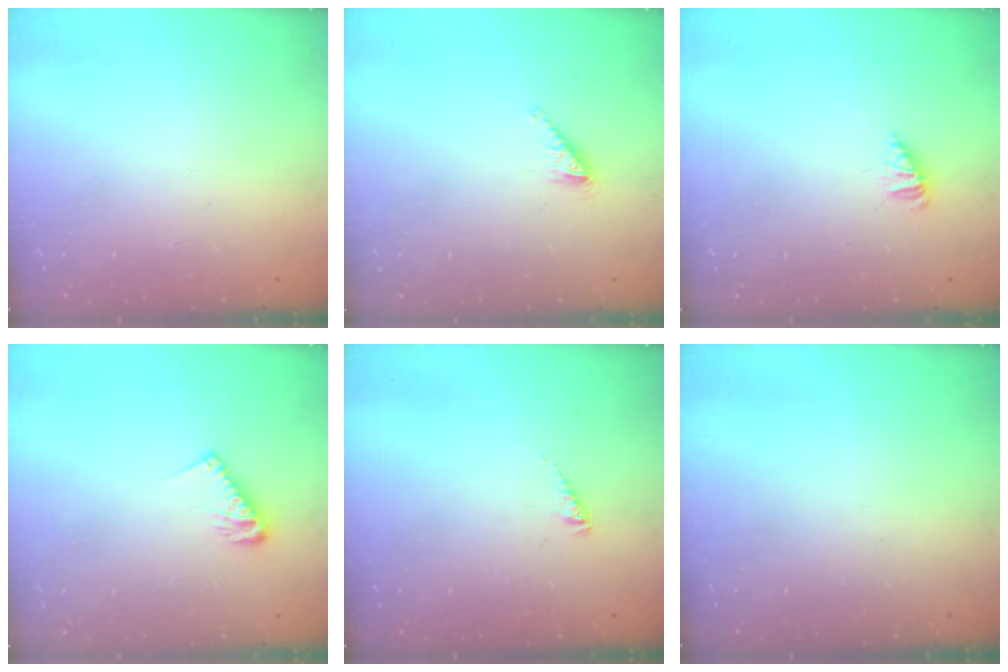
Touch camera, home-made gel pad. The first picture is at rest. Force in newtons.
{"total": 0.8, "press": 0.8, "slide": 0.1}
{"total": 1.5, "press": 1.5, "slide": 0.2}
{"total": 6.5, "press": 6.4, "slide": 0.4}
{"total": 1.4, "press": 1.4, "slide": 0.2}
{"total": 0.0}